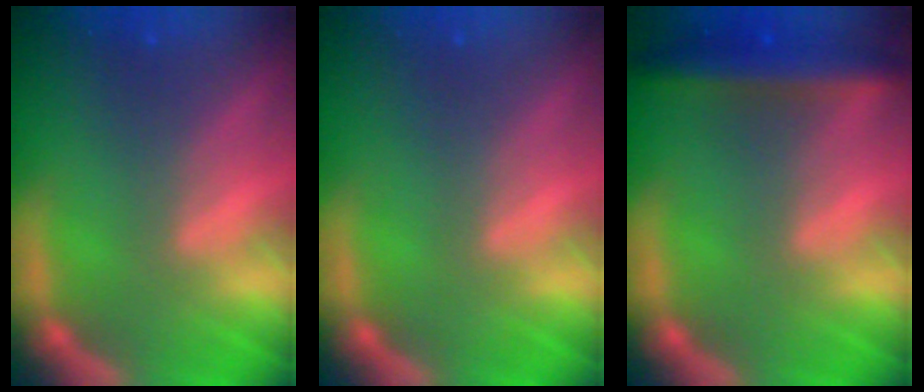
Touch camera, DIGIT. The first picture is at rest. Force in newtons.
{"total": 0.0}
{"total": 4.4}